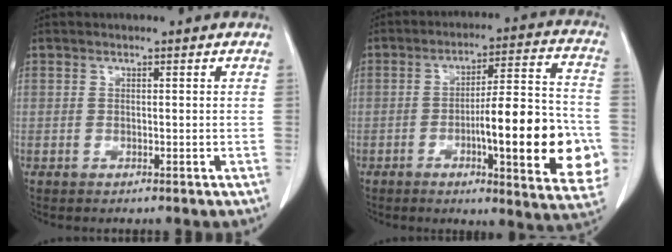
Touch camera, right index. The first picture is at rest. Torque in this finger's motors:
{"motor_torque": [1.83, -0.31, 0.53, 0.12]}